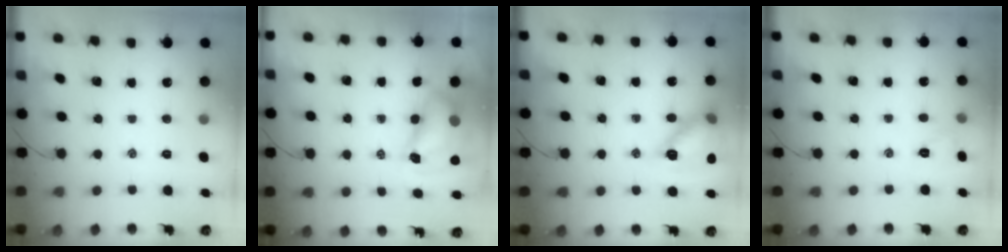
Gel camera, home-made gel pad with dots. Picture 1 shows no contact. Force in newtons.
{"total": 8.9, "press": 8.6, "slide": 2.2}
{"total": 13.4, "press": 13.3, "slide": 1.8}
{"total": 2.9, "press": 2.8, "slide": 0.5}